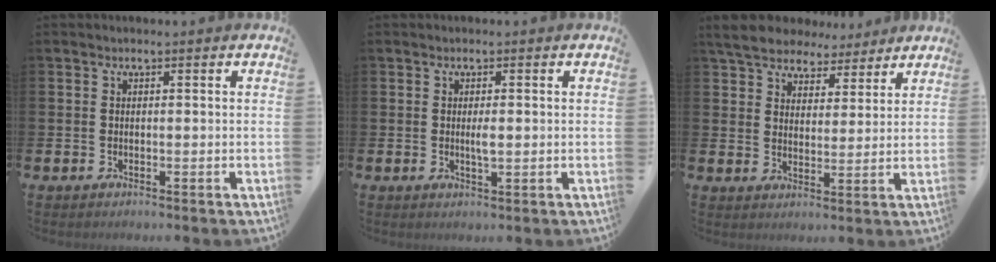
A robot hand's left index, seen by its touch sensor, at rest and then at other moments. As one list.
[{"total": 1.6, "force": [0.2, 0.4, 1.6], "torque": [-0.024, -0.002, 0.001]}, {"total": 6.3, "force": [5.7, 2.2, 1.3], "torque": [-0.043, -0.029, 0.101]}]